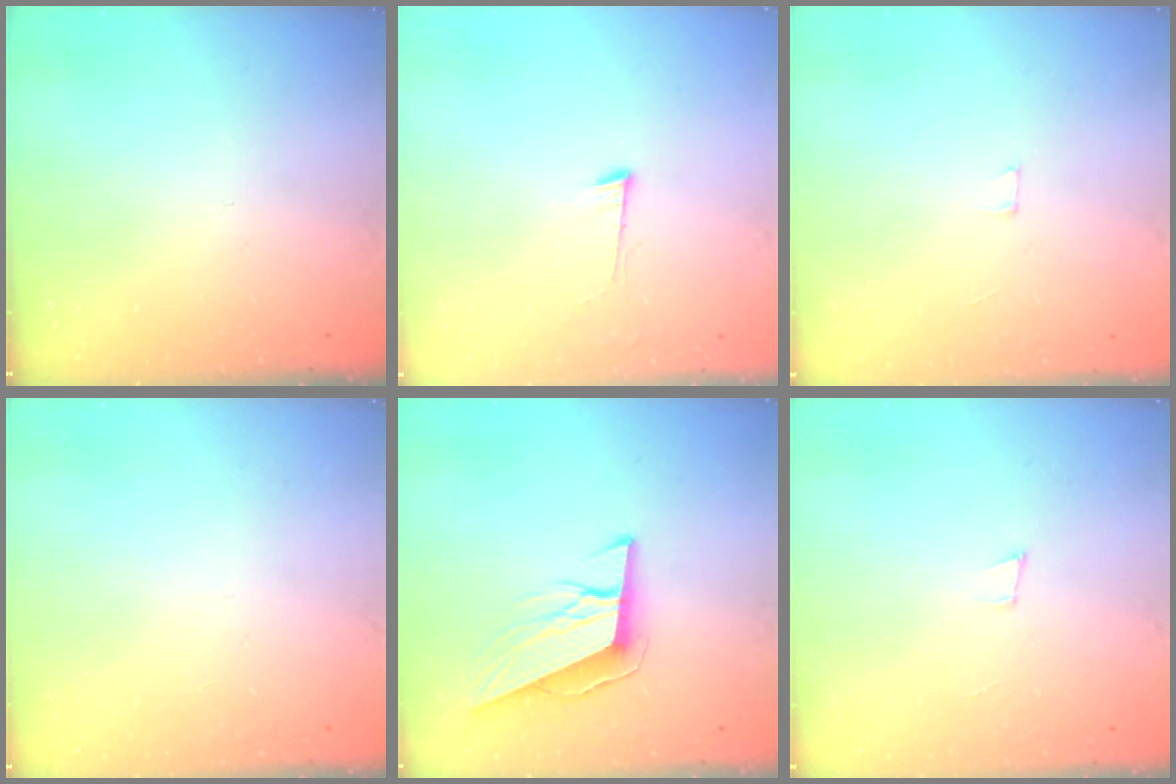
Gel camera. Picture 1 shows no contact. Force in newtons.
{"total": 4.3, "press": 4.2, "slide": 0.5}
{"total": 1.8, "press": 1.8, "slide": 0.1}
{"total": 2.7, "press": 2.7, "slide": 0.3}
{"total": 10.7, "press": 10.2, "slide": 3.3}
{"total": 3.3, "press": 1.9, "slide": 2.7}